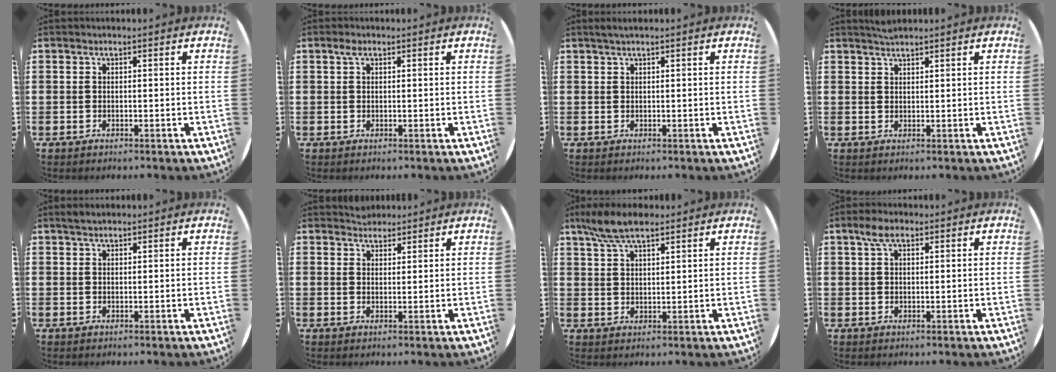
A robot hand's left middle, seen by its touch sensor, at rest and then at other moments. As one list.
[{"total": 1.2, "force": [0.5, 0.6, 0.8], "torque": [-0.010, 0.002, 0.007]}, {"total": 0.8, "force": [0.5, -0.1, 0.6], "torque": [-0.011, 0.002, 0.009]}, {"total": 1.5, "force": [1.5, 0.0, 0.3], "torque": [-0.007, 0.001, 0.029]}, {"total": 1.1, "force": [1.0, 0.2, 0.5], "torque": [-0.012, 0.003, 0.018]}, {"total": 1.9, "force": [1.8, 0.6, -0.1], "torque": [0.007, 0.003, 0.034]}, {"total": 6.2, "force": [4.9, 1.8, 3.4], "torque": [-0.078, -0.003, 0.091]}, {"total": 3.1, "force": [1.8, 1.4, 2.0], "torque": [-0.038, 0.005, 0.031]}]